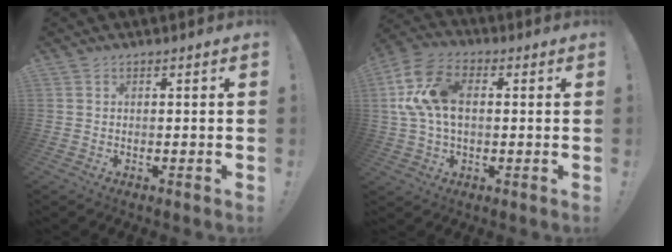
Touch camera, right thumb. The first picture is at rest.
{"total": 15.7, "force": [2.1, 10.2, 11.7], "torque": [-0.234, 0.005, 0.039]}